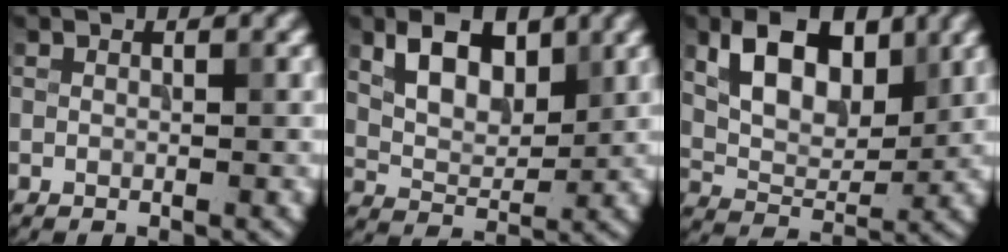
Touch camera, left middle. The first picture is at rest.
{"total": 5.3, "force": [2.4, 3.1, 3.6], "torque": [-0.070, -0.002, 0.040]}
{"total": 7.2, "force": [2.8, 4.3, 5.1], "torque": [-0.090, -0.005, 0.047]}